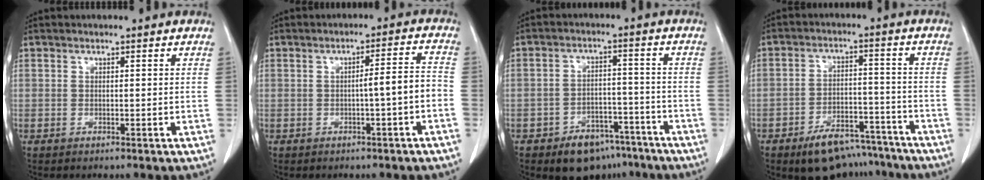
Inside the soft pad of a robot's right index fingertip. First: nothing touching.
{"total": 4.5, "force": [-1.4, -0.1, 4.3], "torque": [-0.058, 0.013, -0.020]}
{"total": 8.4, "force": [-5.9, 5.1, 3.3], "torque": [-0.040, 0.019, -0.083]}
{"total": 10.4, "force": [-8.2, 5.1, 4.0], "torque": [-0.049, 0.022, -0.124]}